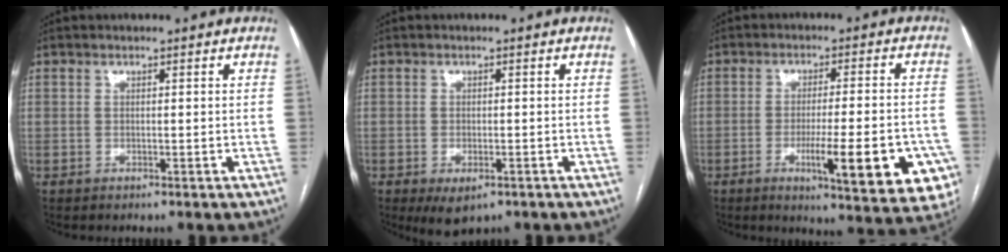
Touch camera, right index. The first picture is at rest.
{"total": 4.2, "force": [-2.3, 2.0, 2.8], "torque": [-0.045, -0.006, -0.026]}
{"total": 16.3, "force": [-5.9, 2.8, 14.9], "torque": [-0.143, -0.006, -0.069]}